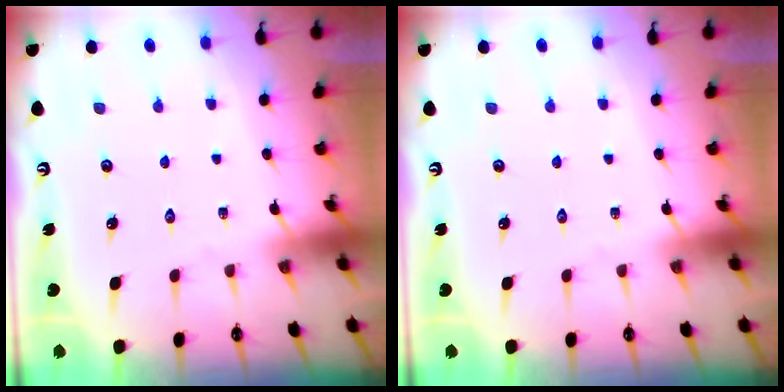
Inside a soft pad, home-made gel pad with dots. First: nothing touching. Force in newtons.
{"total": 0.0}